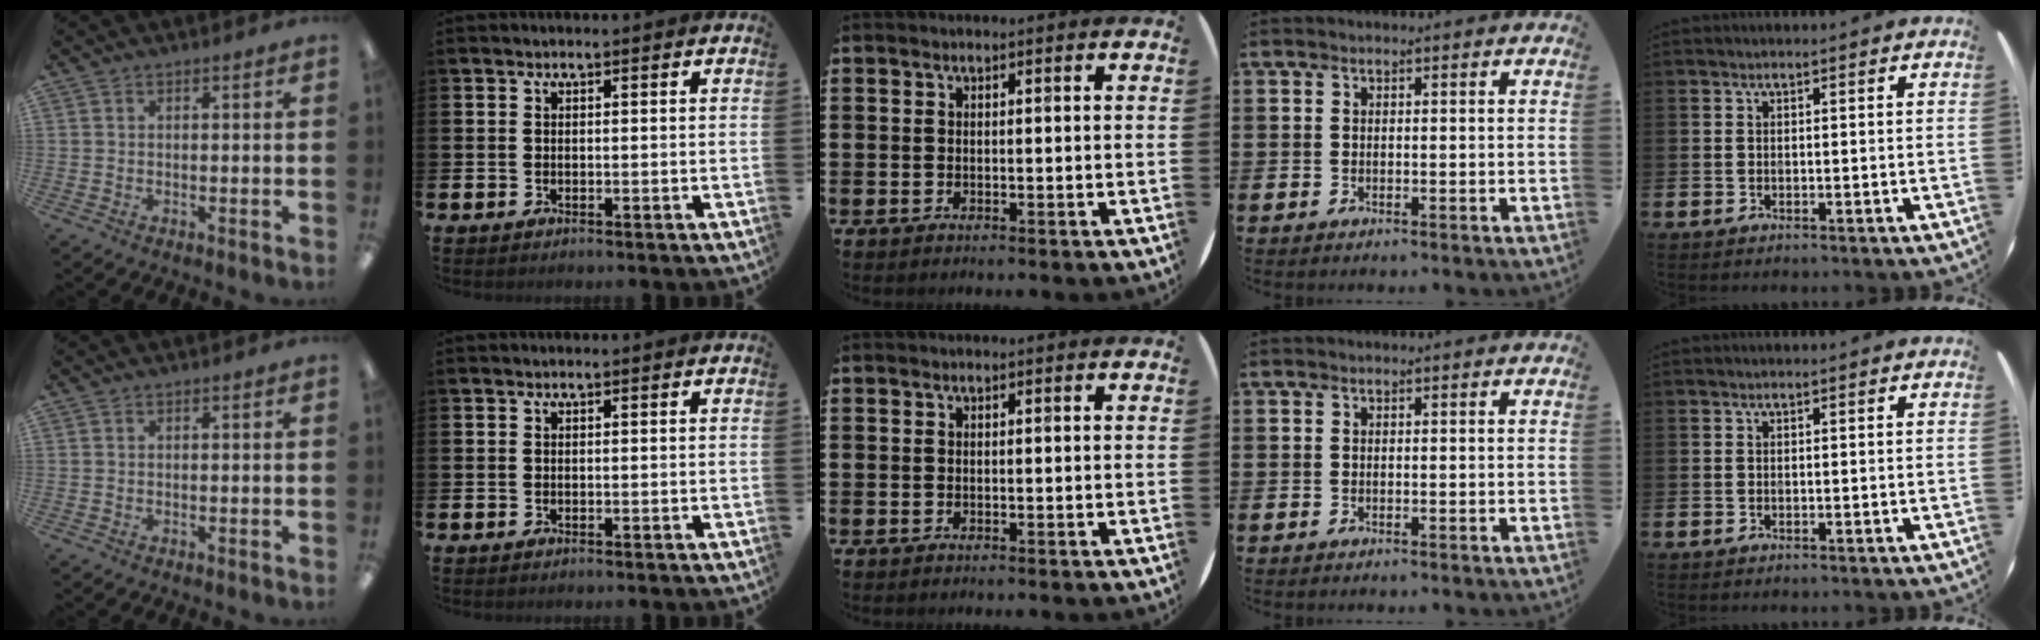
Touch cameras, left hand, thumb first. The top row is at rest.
{}